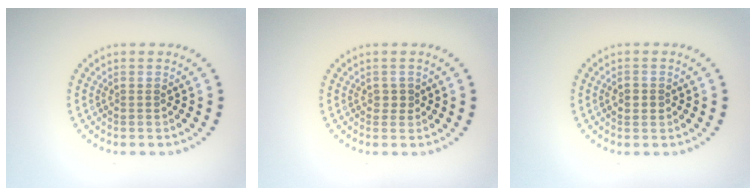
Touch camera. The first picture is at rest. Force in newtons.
{"total": 0.9, "press": 0.8, "slide": 0.3}
{"total": 1.0, "press": 0.9, "slide": 0.2}